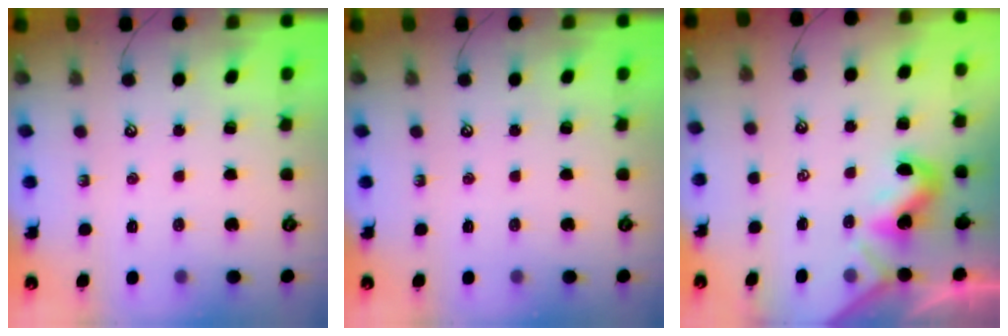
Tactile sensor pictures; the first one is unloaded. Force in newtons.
{"total": 0.0}
{"total": 1.8, "press": 1.8, "slide": 0.5}